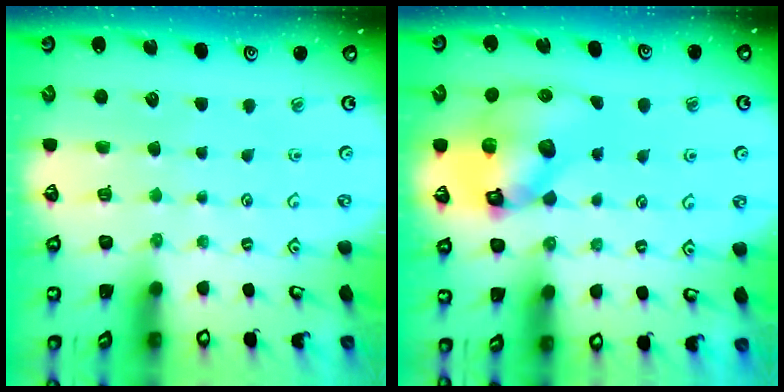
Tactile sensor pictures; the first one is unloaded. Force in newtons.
{"total": 15.2, "press": 15.1, "slide": 2.1}